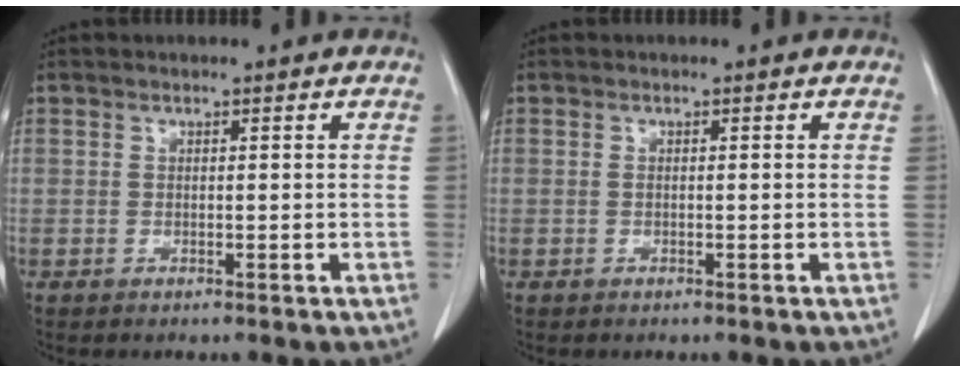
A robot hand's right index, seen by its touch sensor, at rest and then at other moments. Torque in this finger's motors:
{"motor_torque": [-0.19, 0.00, -0.03, -0.01]}